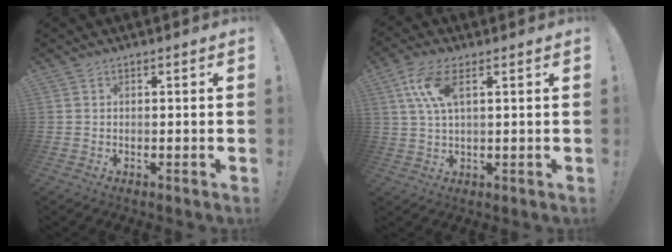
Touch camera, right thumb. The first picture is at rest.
{"total": 8.6, "force": [3.4, 3.2, 7.2], "torque": [-0.136, -0.003, 0.064]}